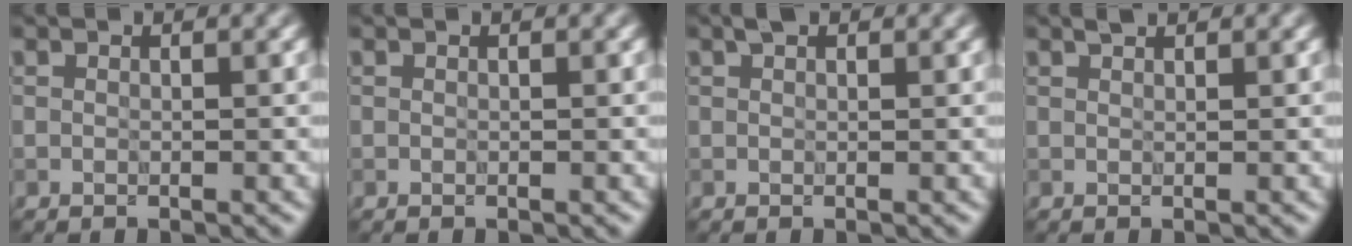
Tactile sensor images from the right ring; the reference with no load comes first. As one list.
[{"total": 0.0}, {"total": 0.9, "force": [0.7, 0.4, 0.5], "torque": [-0.008, 0.004, 0.012]}, {"total": 0.8, "force": [0.7, 0.1, 0.3], "torque": [-0.004, 0.001, 0.013]}]